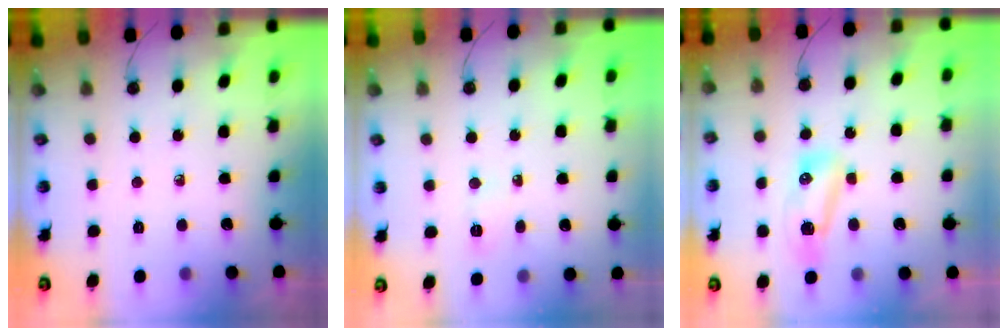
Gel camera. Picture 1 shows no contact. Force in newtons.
{"total": 3.3, "press": 3.2, "slide": 0.9}
{"total": 9.0, "press": 8.7, "slide": 2.3}